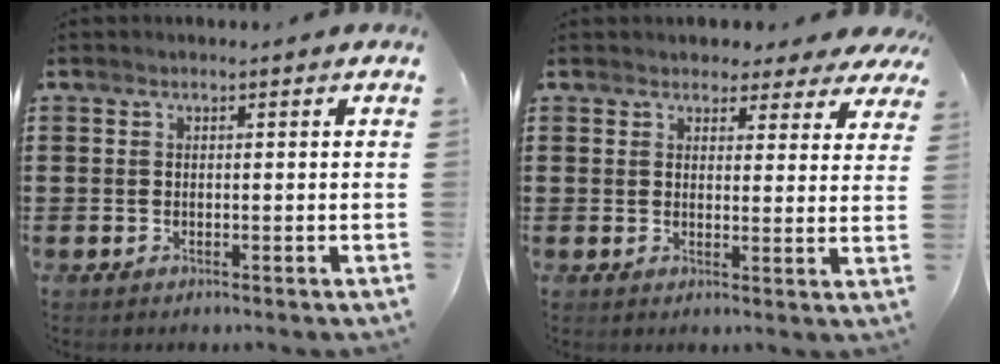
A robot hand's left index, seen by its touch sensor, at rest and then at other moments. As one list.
[{"total": 3.2, "force": [2.9, 1.3, 0.6], "torque": [-0.016, -0.007, 0.052]}]